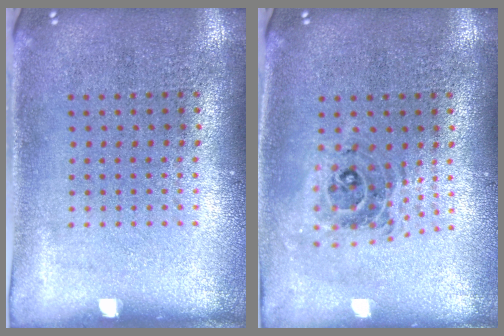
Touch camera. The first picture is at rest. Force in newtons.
{"total": 0.7, "press": 0.7, "slide": 0.2}